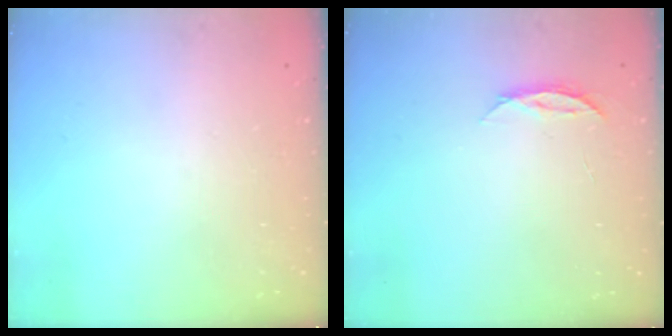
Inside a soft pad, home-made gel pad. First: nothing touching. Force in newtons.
{"total": 4.0, "press": 3.9, "slide": 0.4}